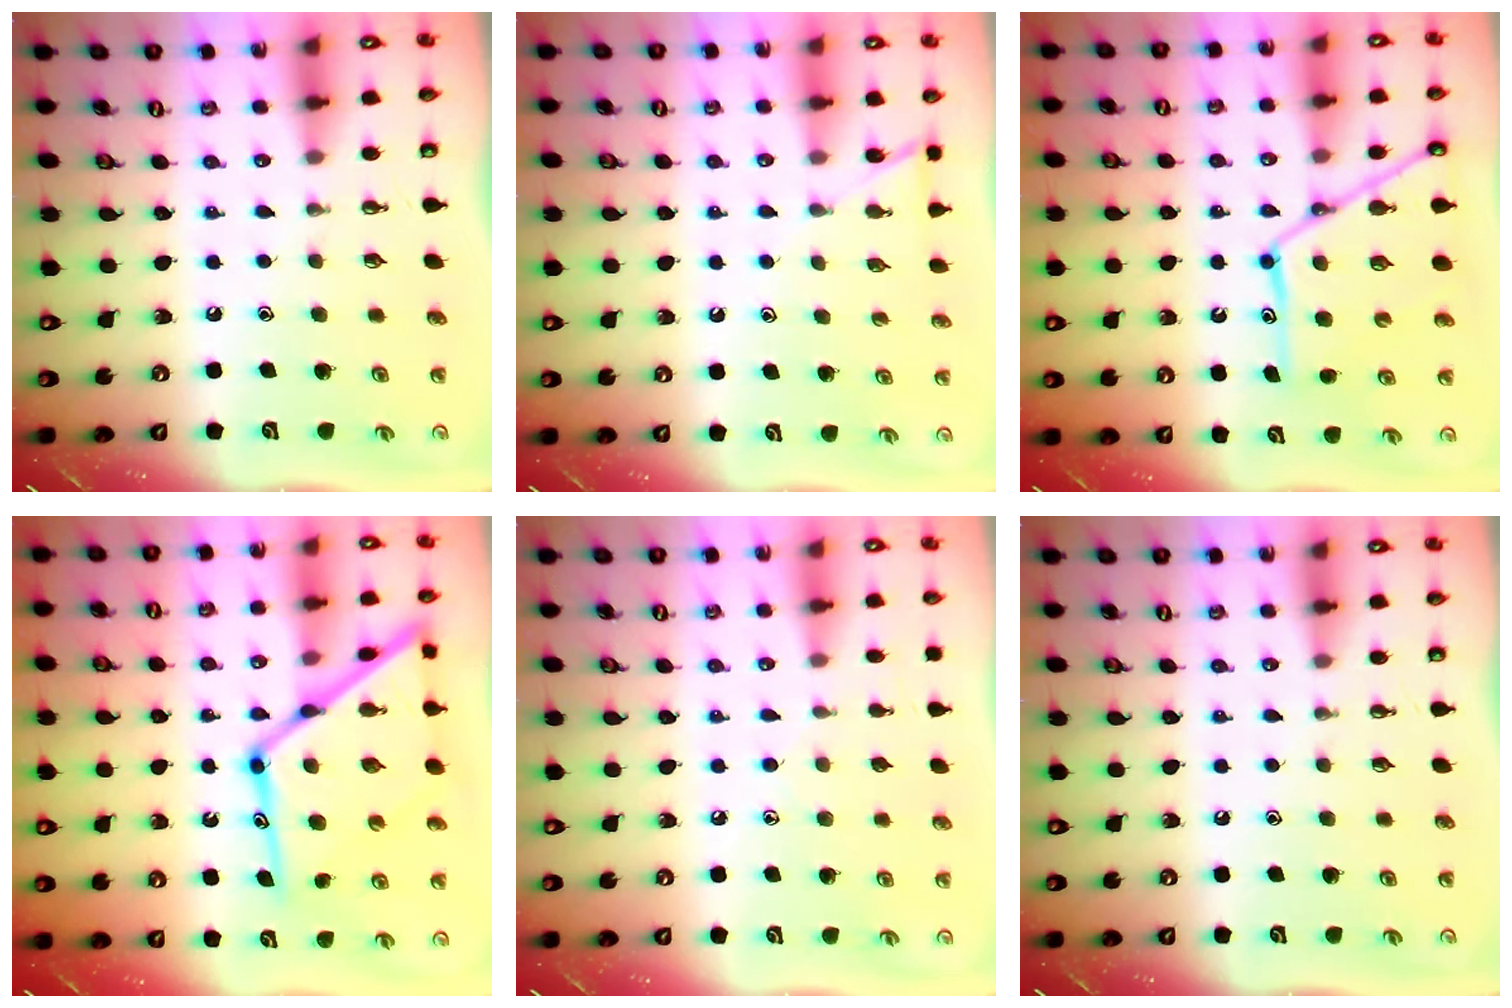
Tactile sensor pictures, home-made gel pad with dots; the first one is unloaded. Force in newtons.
{"total": 5.7, "press": 5.7, "slide": 0.5}
{"total": 15.4, "press": 15.3, "slide": 1.5}
{"total": 23.0, "press": 22.9, "slide": 1.8}
{"total": 4.4, "press": 4.3, "slide": 0.5}
{"total": 0.0}